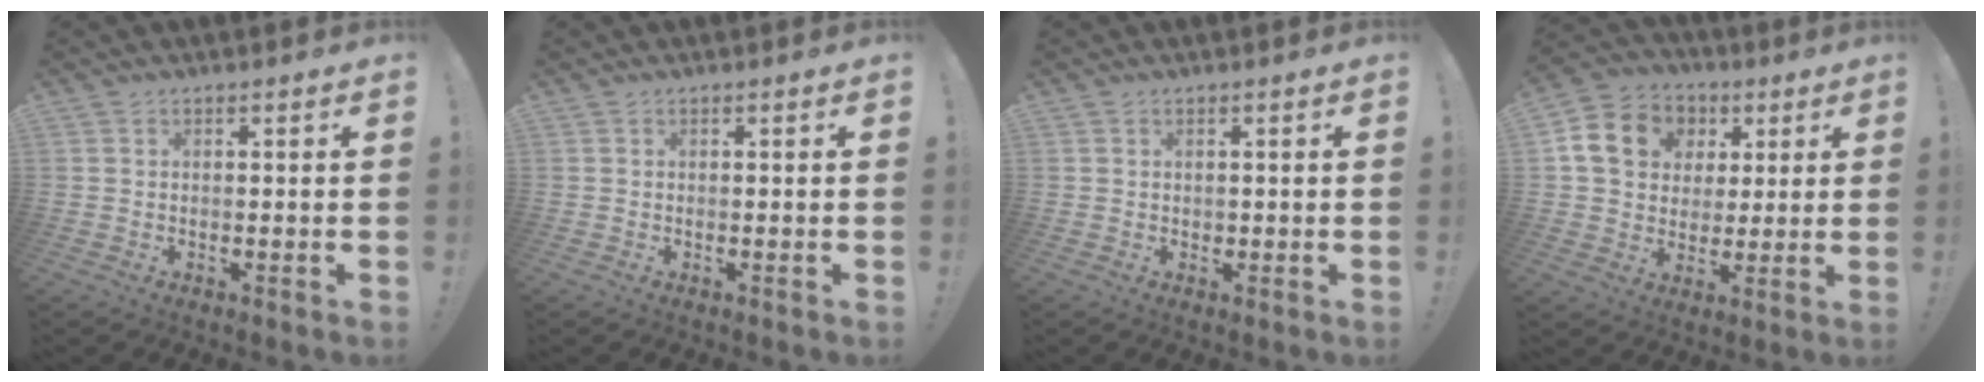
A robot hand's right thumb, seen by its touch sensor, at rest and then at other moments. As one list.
[{"total": 0.0}, {"total": 0.9, "force": [0.2, 0.9, 0.1], "torque": [-0.008, 0.005, 0.005]}, {"total": 14.7, "force": [4.6, 12.3, 6.7], "torque": [-0.094, -0.005, 0.096]}]